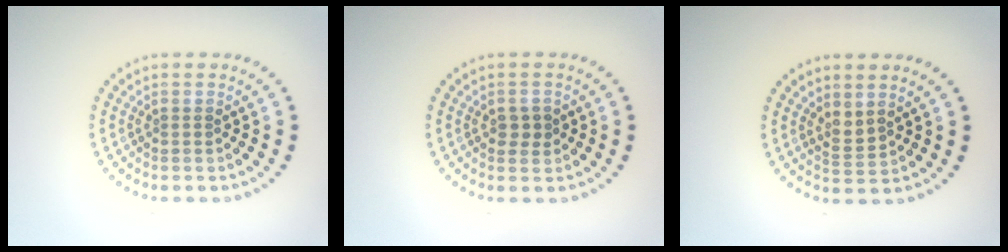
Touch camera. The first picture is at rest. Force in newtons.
{"total": 1.6, "press": 1.5, "slide": 0.2}
{"total": 1.4, "press": 1.2, "slide": 0.8}